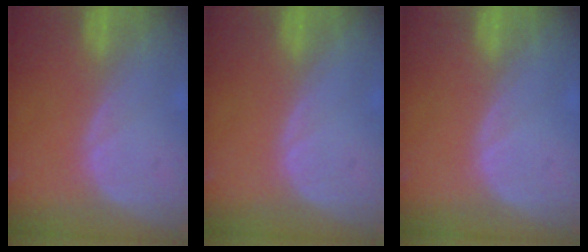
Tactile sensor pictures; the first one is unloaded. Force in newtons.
{"total": 0.0}
{"total": 0.0}